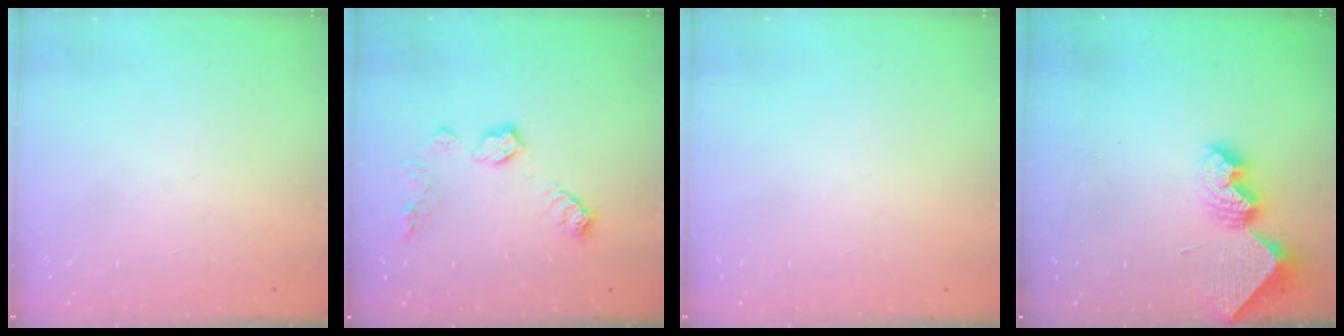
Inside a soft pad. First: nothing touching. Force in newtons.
{"total": 9.6, "press": 9.6, "slide": 0.4}
{"total": 0.0}
{"total": 7.7, "press": 7.7, "slide": 0.7}